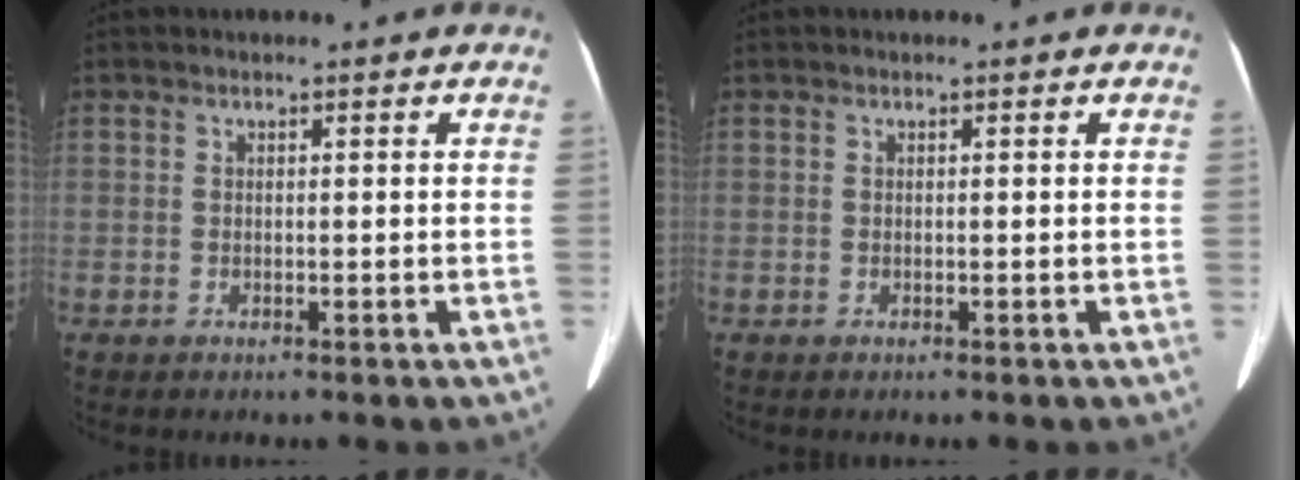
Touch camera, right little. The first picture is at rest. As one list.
[{"total": 0.0}]